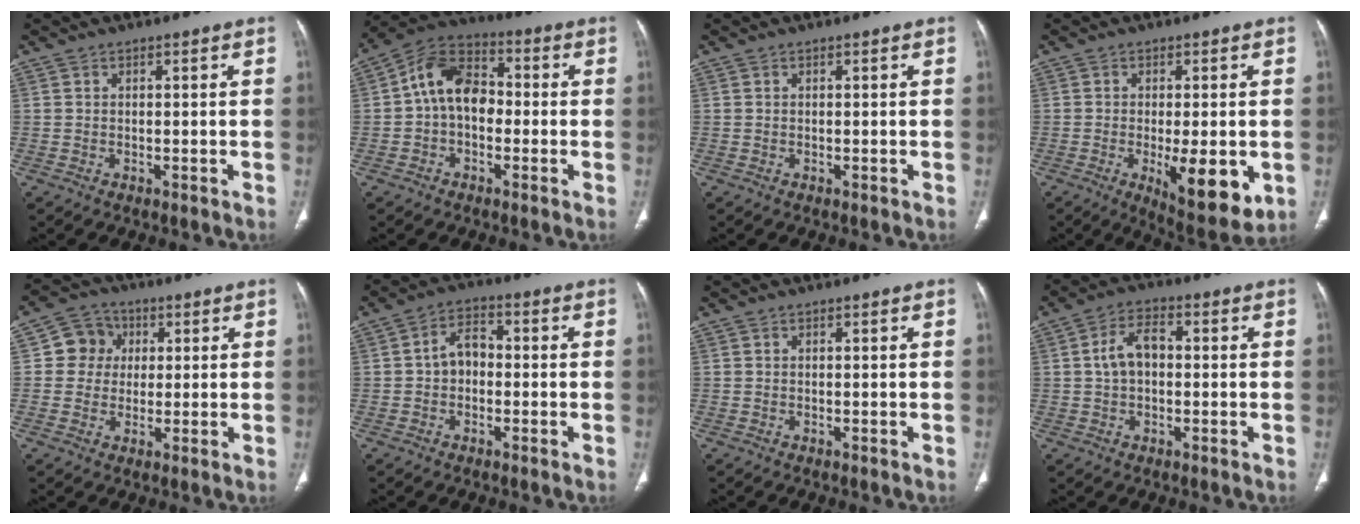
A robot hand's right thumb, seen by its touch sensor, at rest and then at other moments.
{"total": 10.9, "force": [-0.5, 7.8, 7.5], "torque": [-0.107, 0.034, -0.025]}
{"total": 0.0}
{"total": 11.8, "force": [-2.9, 4.1, 10.7], "torque": [-0.141, -0.023, -0.035]}
{"total": 6.9, "force": [1.2, 6.5, 2.0], "torque": [0.001, 0.006, 0.012]}
{"total": 5.4, "force": [-0.5, 3.9, 3.6], "torque": [-0.043, 0.021, -0.022]}
{"total": 0.0}
{"total": 6.2, "force": [0.3, 3.9, 4.9], "torque": [-0.087, 0.020, -0.003]}